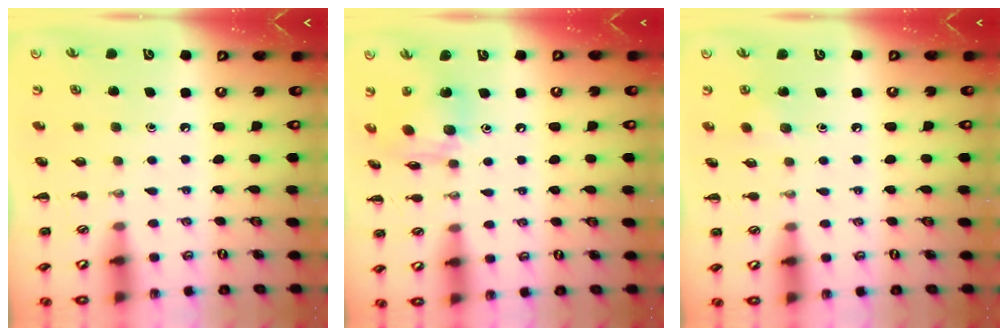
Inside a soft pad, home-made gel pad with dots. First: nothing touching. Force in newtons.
{"total": 11.1, "press": 11.1, "slide": 1.0}
{"total": 4.1, "press": 3.9, "slide": 1.1}